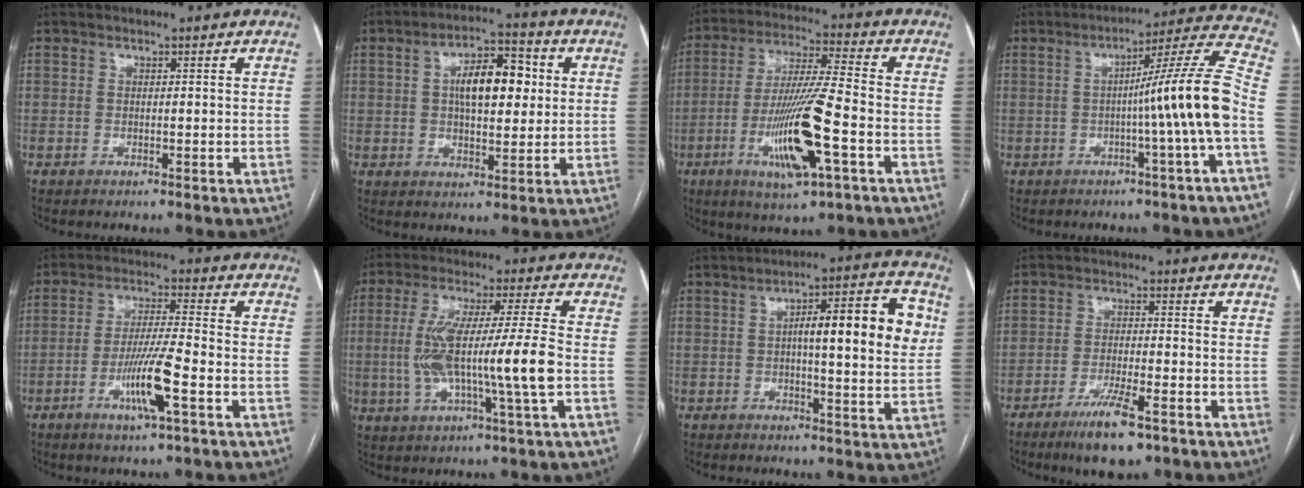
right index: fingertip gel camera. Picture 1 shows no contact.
{"total": 9.8, "force": [1.8, 4.0, 8.7], "torque": [-0.144, 0.023, 0.028]}
{"total": 14.6, "force": [-5.0, 0.8, 13.7], "torque": [-0.273, -0.015, -0.088]}
{"total": 12.6, "force": [-2.4, -2.5, 12.1], "torque": [-0.162, 0.013, -0.039]}
{"total": 8.9, "force": [-3.4, -0.1, 8.2], "torque": [-0.161, -0.008, -0.062]}
{"total": 13.7, "force": [-1.4, 0.1, 13.6], "torque": [-0.269, 0.008, -0.027]}
{"total": 12.8, "force": [2.2, 2.1, 12.4], "torque": [-0.176, 0.027, 0.027]}
{"total": 7.9, "force": [-5.1, 1.2, 6.0], "torque": [-0.110, -0.014, -0.083]}